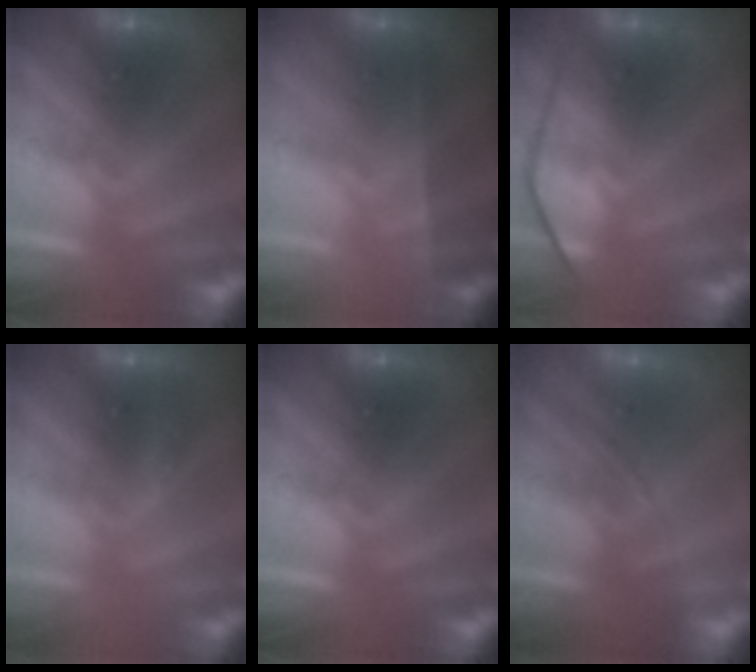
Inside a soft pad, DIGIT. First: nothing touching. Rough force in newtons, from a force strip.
{"total": 1.9}
{"total": 4.5}
{"total": 2.9}
{"total": 0.0}
{"total": 1.4}